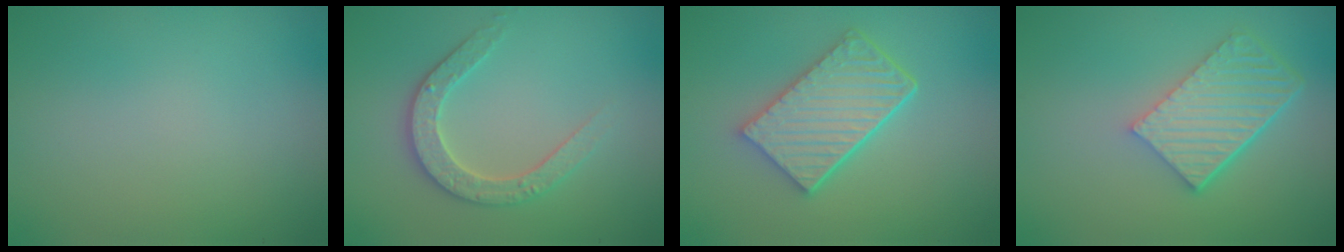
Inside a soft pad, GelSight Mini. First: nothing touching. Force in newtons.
{"total": 3.1, "press": 2.9, "slide": 1.2}
{"total": 5.3, "press": 4.3, "slide": 3.2}
{"total": 5.8, "press": 4.1, "slide": 4.1}